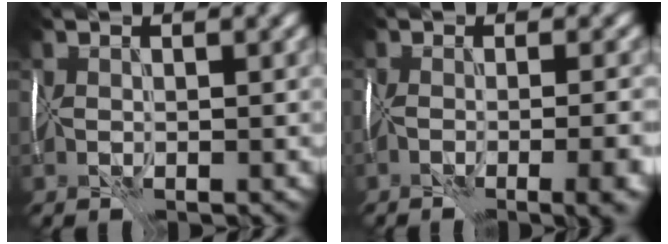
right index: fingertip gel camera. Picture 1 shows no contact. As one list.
[{"total": 9.3, "force": [-5.1, 3.4, 7.0], "torque": [-0.080, -0.003, -0.041]}]